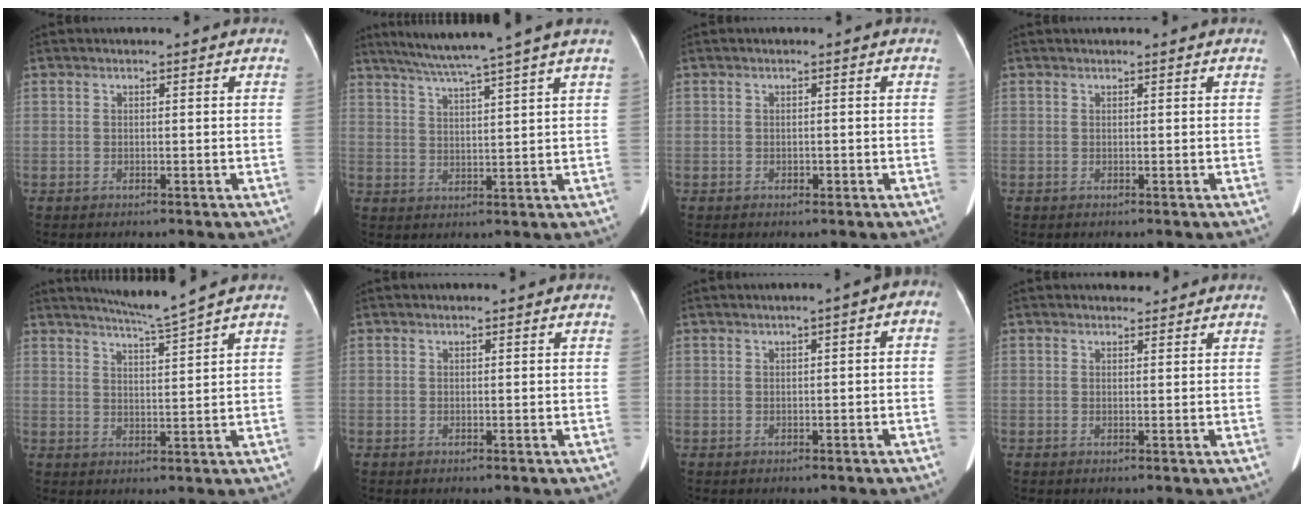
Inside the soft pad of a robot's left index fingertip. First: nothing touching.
{"total": 10.6, "force": [8.6, -2.3, 5.8], "torque": [-0.097, 0.007, 0.127]}
{"total": 0.6, "force": [-0.5, 0.3, 0.1], "torque": [-0.005, -0.004, -0.007]}
{"total": 1.5, "force": [1.3, 0.6, 0.5], "torque": [-0.003, 0.027, 0.017]}
{"total": 5.3, "force": [4.6, -2.0, 1.9], "torque": [-0.035, -0.014, 0.085]}
{"total": 0.0}
{"total": 2.9, "force": [0.0, 1.1, 2.7], "torque": [-0.030, 0.022, -0.005]}
{"total": 1.5, "force": [1.4, 0.7, 0.0], "torque": [0.000, 0.002, 0.018]}